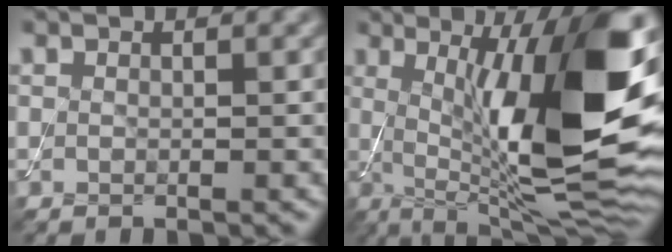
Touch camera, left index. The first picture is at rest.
{"total": 16.0, "force": [1.8, 4.1, 15.4], "torque": [-0.224, -0.002, 0.030]}